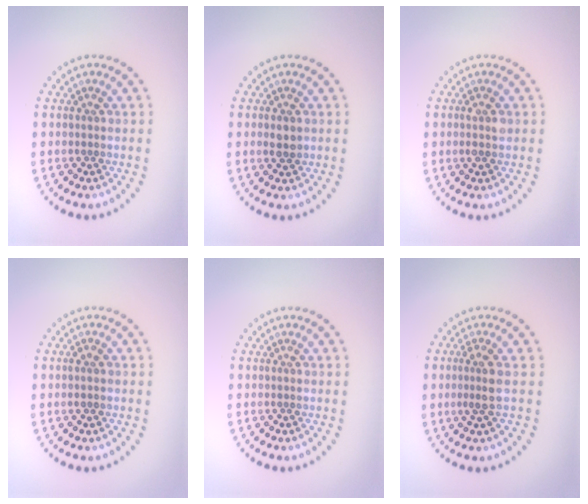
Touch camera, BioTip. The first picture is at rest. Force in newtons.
{"total": 1.5, "press": 1.5, "slide": 0.1}
{"total": 1.3, "press": 1.2, "slide": 0.3}
{"total": 0.9, "press": 0.9, "slide": 0.1}
{"total": 0.0}
{"total": 2.1, "press": 1.7, "slide": 1.1}